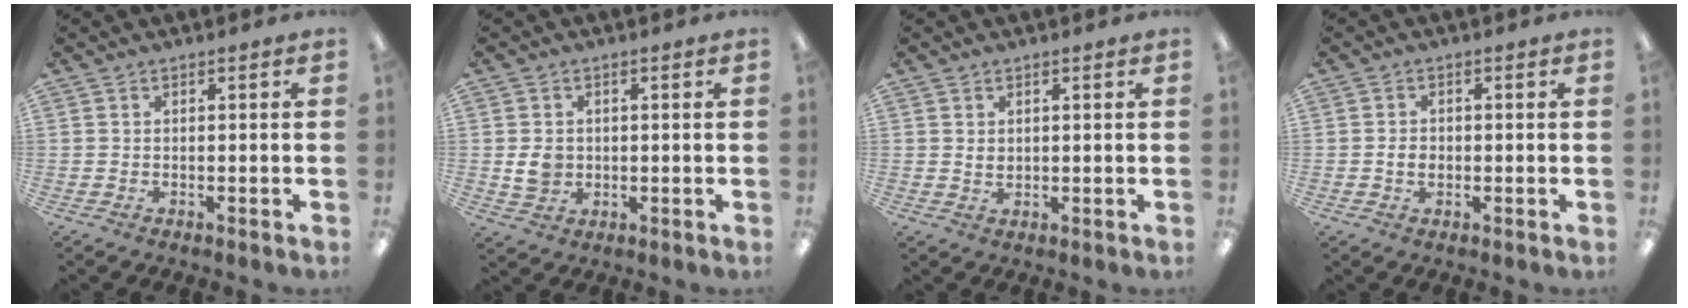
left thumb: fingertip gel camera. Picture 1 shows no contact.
{"total": 4.5, "force": [0.1, 4.0, 2.1], "torque": [-0.024, 0.002, 0.002]}
{"total": 1.5, "force": [0.8, 1.0, 0.6], "torque": [-0.014, 0.001, 0.016]}
{"total": 2.2, "force": [-0.2, 1.8, 1.3], "torque": [-0.023, 0.005, -0.007]}